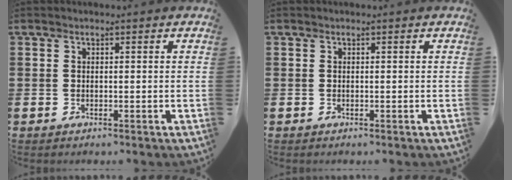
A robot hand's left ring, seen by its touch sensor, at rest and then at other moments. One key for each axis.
{"total": 0.0}